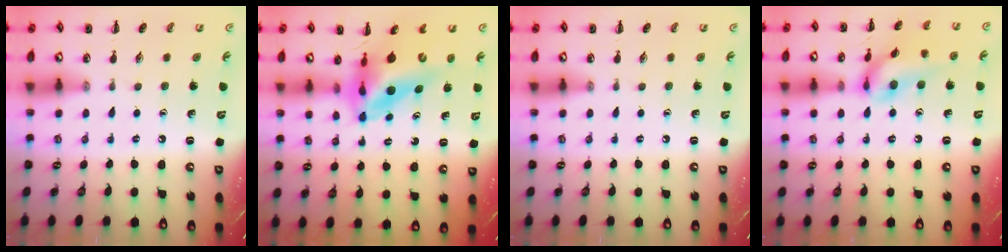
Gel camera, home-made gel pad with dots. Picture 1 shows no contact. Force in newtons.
{"total": 11.4, "press": 10.9, "slide": 3.3}
{"total": 0.0}
{"total": 13.9, "press": 13.8, "slide": 1.6}